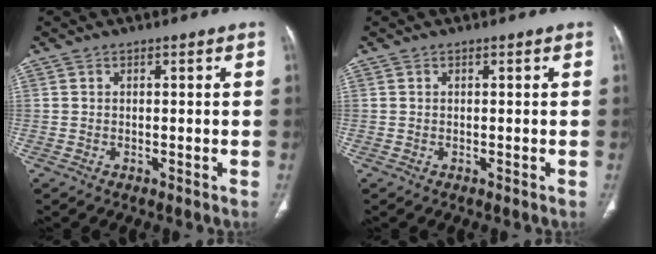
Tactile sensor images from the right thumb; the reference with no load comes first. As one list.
[{"total": 0.0}]